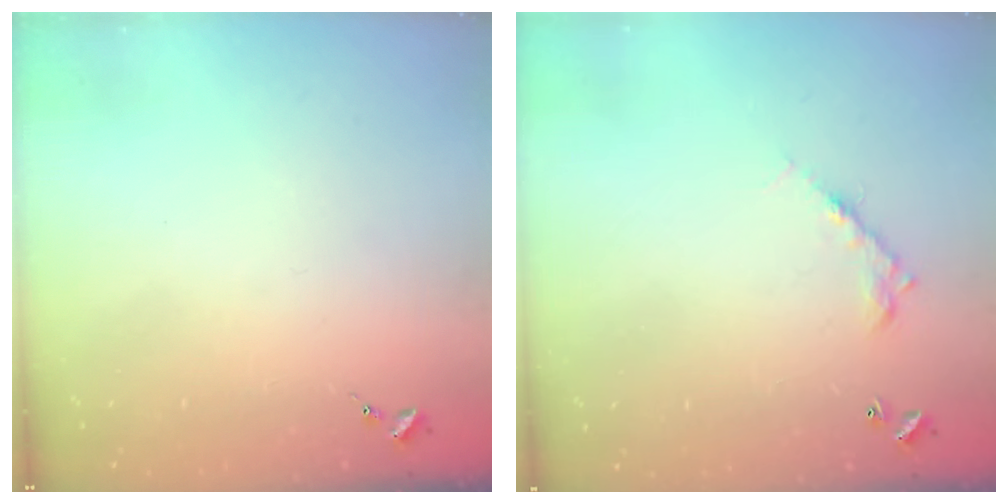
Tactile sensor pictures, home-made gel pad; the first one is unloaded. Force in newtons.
{"total": 7.7, "press": 7.7, "slide": 0.6}